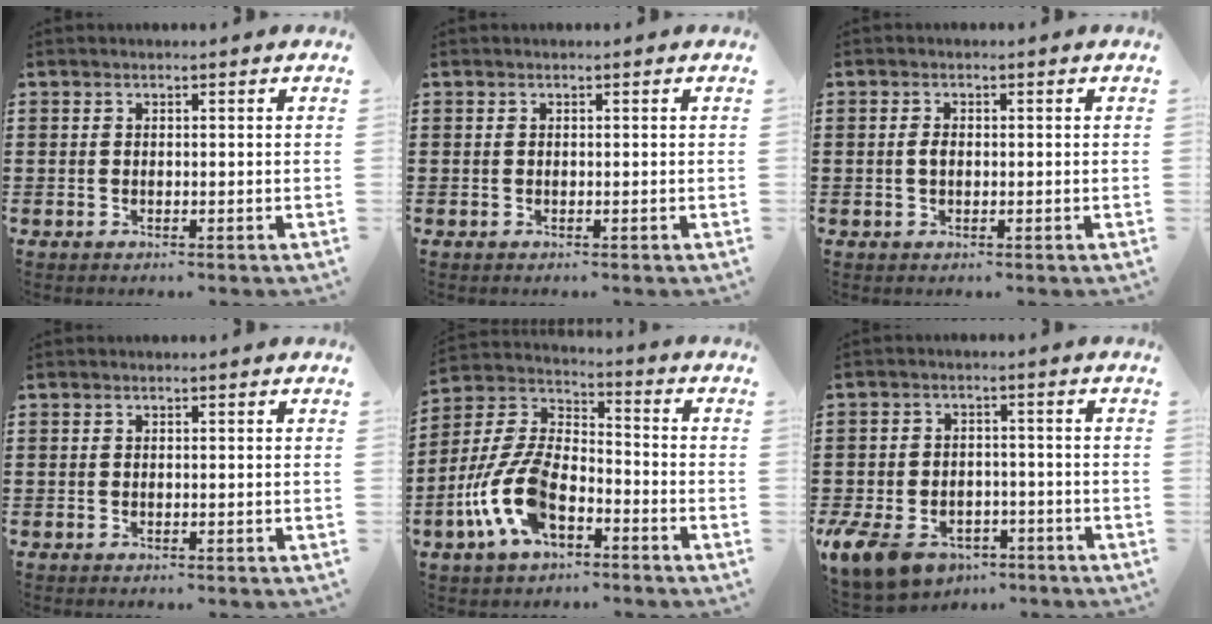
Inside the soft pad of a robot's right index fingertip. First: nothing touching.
{"total": 0.0}
{"total": 1.6, "force": [-0.1, 0.9, 1.3], "torque": [-0.026, 0.004, -0.002]}
{"total": 0.0}
{"total": 12.2, "force": [-5.6, 6.1, 9.0], "torque": [-0.234, -0.005, -0.117]}
{"total": 6.5, "force": [-4.8, 3.2, 2.9], "torque": [-0.089, 0.003, -0.100]}